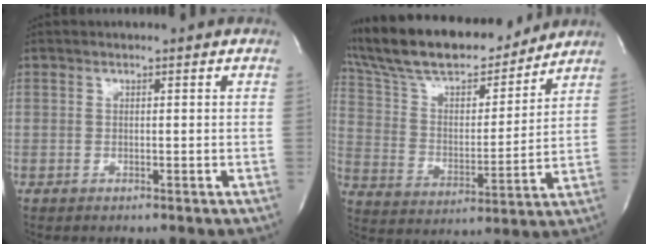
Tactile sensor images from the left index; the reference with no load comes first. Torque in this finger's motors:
{"motor_torque": [1.08, -1.05, 0.31, 0.17]}